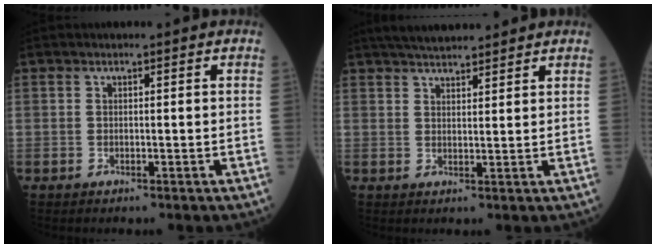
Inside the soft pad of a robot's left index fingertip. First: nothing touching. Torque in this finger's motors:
{"motor_torque": [-0.04, -0.27, 0.07, 0.06]}